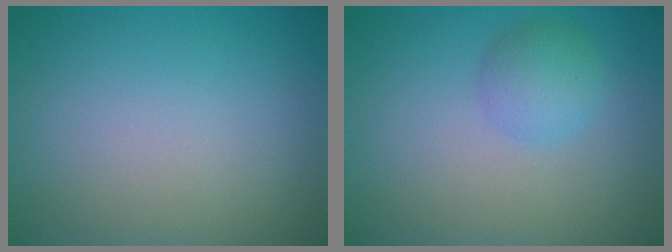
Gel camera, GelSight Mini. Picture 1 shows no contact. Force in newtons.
{"total": 2.4, "press": 2.4, "slide": 0.1}